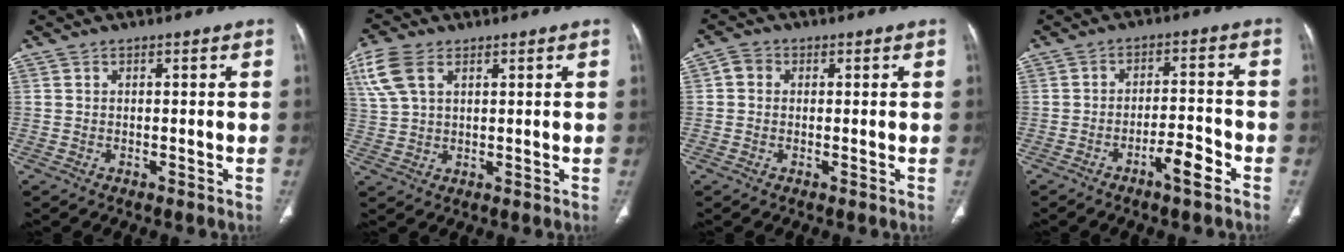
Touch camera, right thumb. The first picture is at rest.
{"total": 8.1, "force": [3.8, 4.6, 5.4], "torque": [-0.136, 0.006, 0.080]}
{"total": 2.5, "force": [0.3, 2.2, 1.1], "torque": [-0.013, 0.007, 0.001]}
{"total": 5.6, "force": [-3.5, 1.2, 4.3], "torque": [-0.074, 0.027, -0.056]}